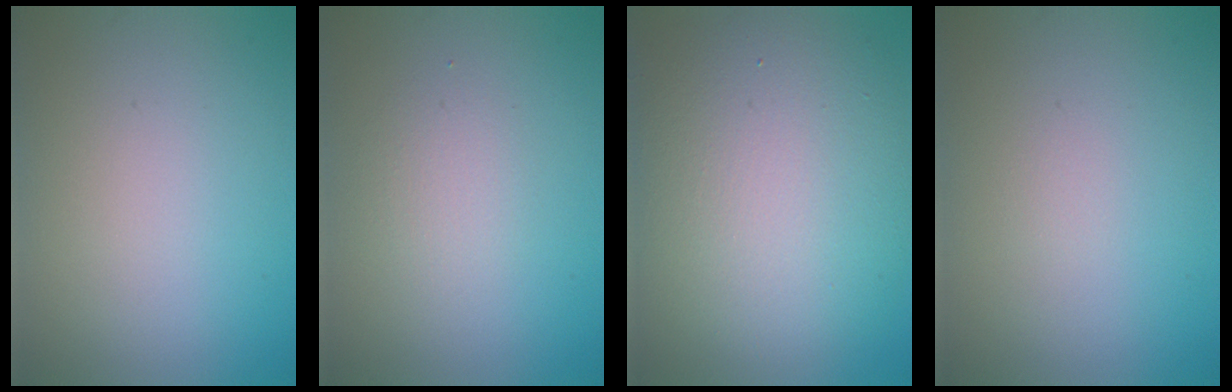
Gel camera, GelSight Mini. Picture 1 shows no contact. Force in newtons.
{"total": 1.5, "press": 1.5, "slide": 0.1}
{"total": 13.0, "press": 12.9, "slide": 1.0}
{"total": 0.0}